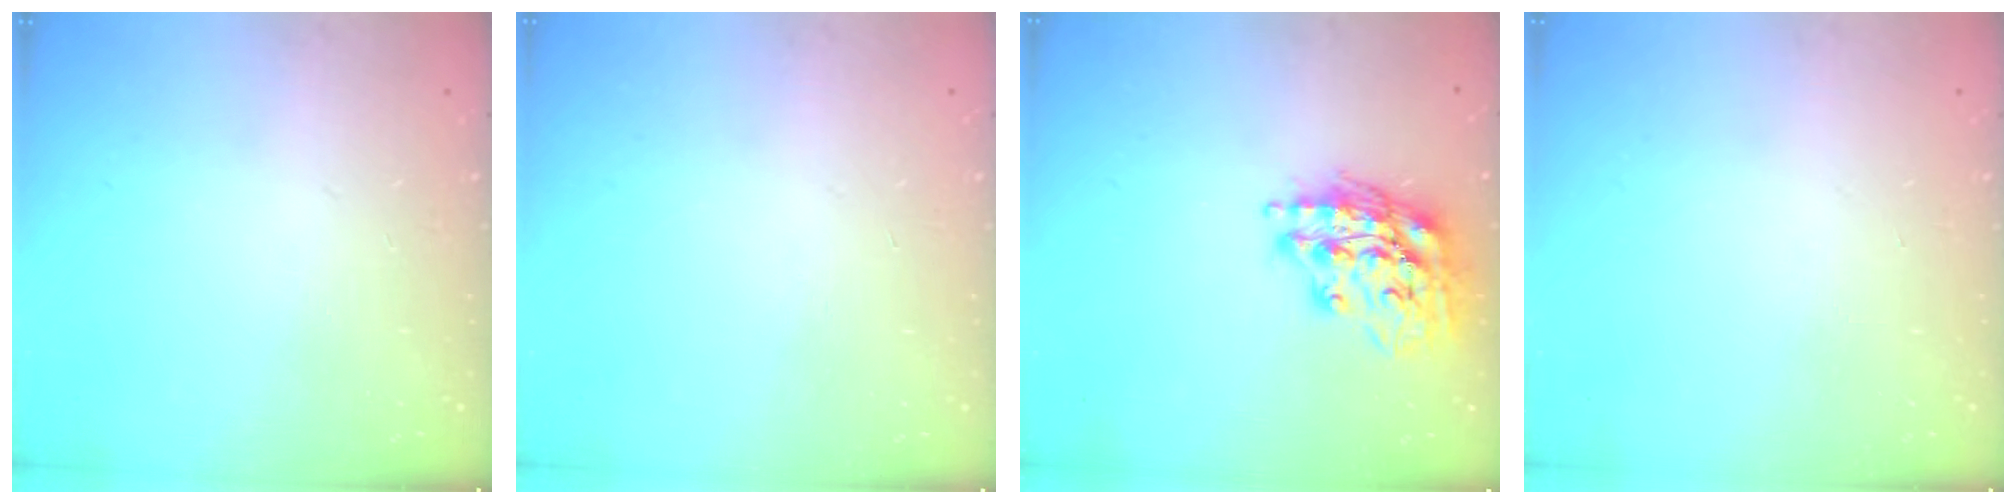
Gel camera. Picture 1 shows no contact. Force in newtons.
{"total": 0.5, "press": 0.5, "slide": 0.2}
{"total": 17.6, "press": 17.5, "slide": 1.7}
{"total": 0.0}